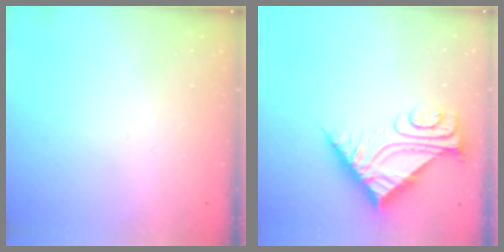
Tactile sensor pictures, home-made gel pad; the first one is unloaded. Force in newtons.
{"total": 9.3, "press": 9.2, "slide": 0.9}